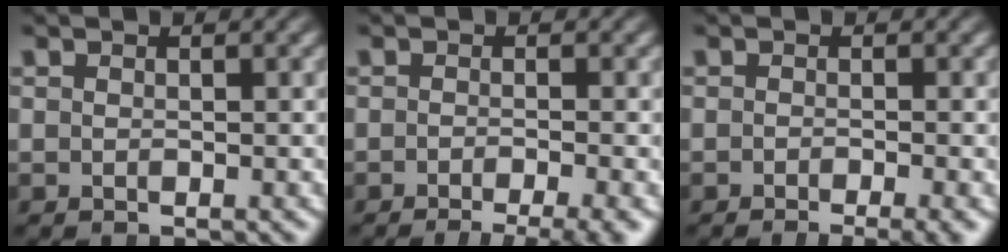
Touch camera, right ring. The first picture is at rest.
{"total": 5.1, "force": [-4.3, 0.6, 2.5], "torque": [-0.018, -0.008, -0.061]}
{"total": 3.0, "force": [-2.5, 0.0, 1.6], "torque": [-0.006, -0.003, -0.037]}